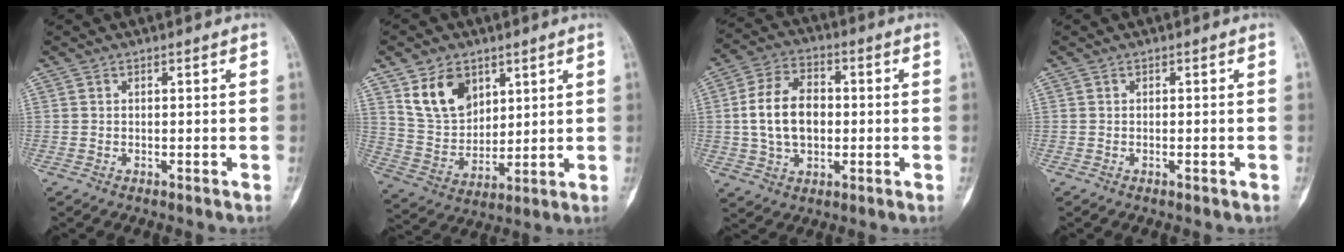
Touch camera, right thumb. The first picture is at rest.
{"total": 11.7, "force": [6.0, 8.1, 6.0], "torque": [-0.083, -0.032, 0.127]}
{"total": 12.1, "force": [0.1, 8.2, 8.9], "torque": [-0.151, 0.016, 0.001]}
{"total": 0.7, "force": [-0.3, 0.2, 0.6], "torque": [-0.011, 0.001, -0.004]}